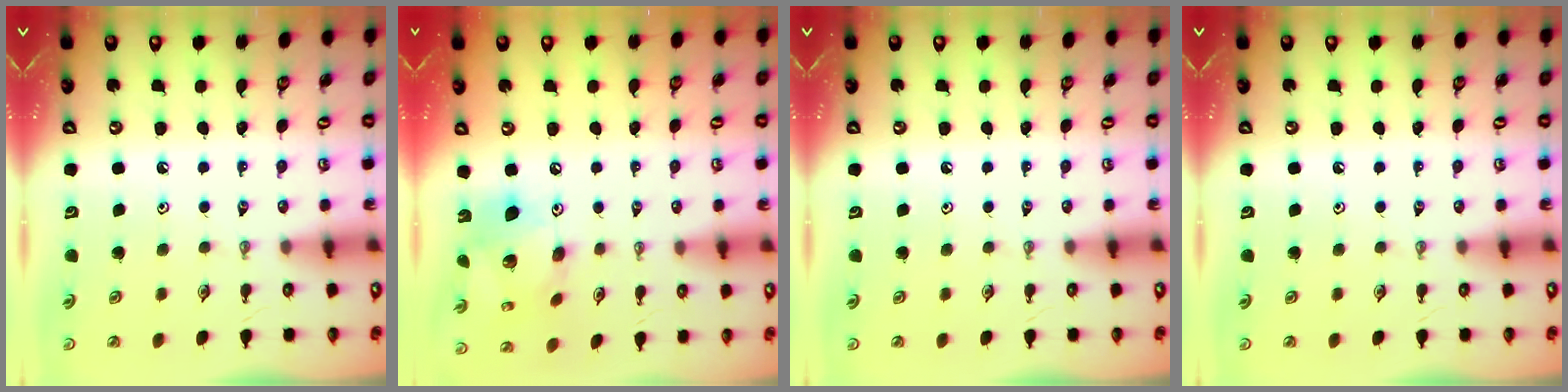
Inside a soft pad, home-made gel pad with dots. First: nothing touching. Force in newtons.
{"total": 15.3, "press": 15.3, "slide": 1.4}
{"total": 0.0}
{"total": 0.0}